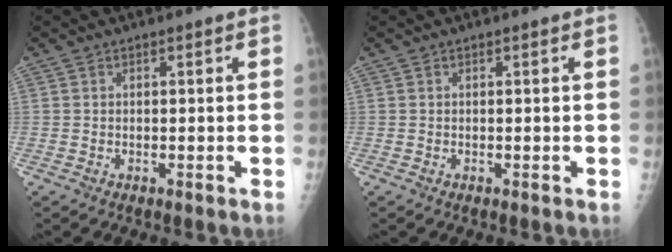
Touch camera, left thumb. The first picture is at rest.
{"total": 0.0}